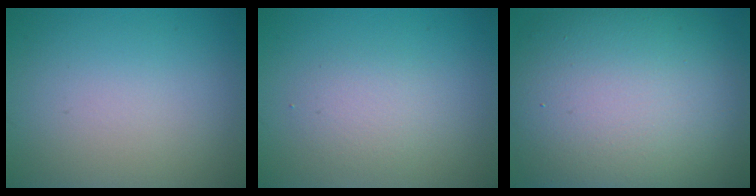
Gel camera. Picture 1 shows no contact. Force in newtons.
{"total": 2.0, "press": 2.0, "slide": 0.2}
{"total": 15.8, "press": 15.8, "slide": 0.9}